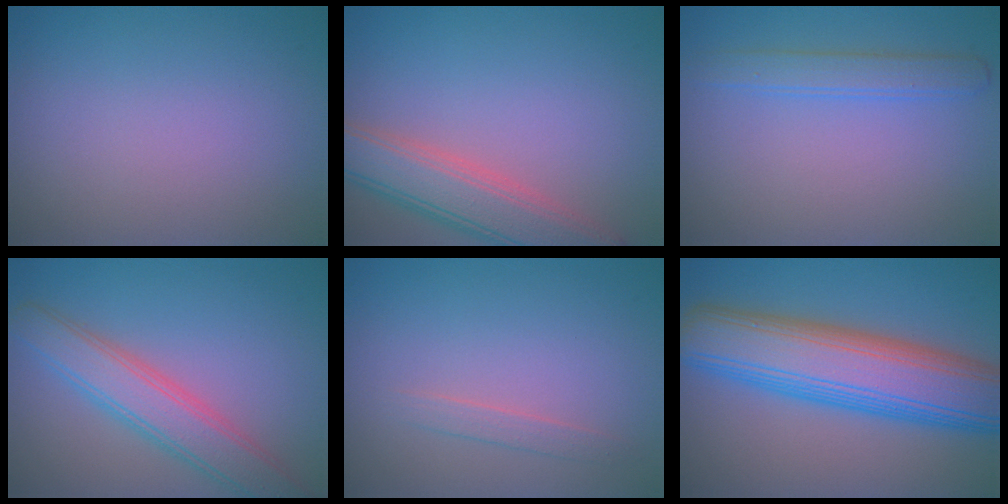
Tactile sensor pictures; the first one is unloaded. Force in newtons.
{"total": 6.1, "press": 6.1, "slide": 0.3}
{"total": 2.2, "press": 2.2, "slide": 0.2}
{"total": 5.0, "press": 5.0, "slide": 0.5}
{"total": 1.2, "press": 1.2, "slide": 0.1}
{"total": 11.2, "press": 11.2, "slide": 0.4}